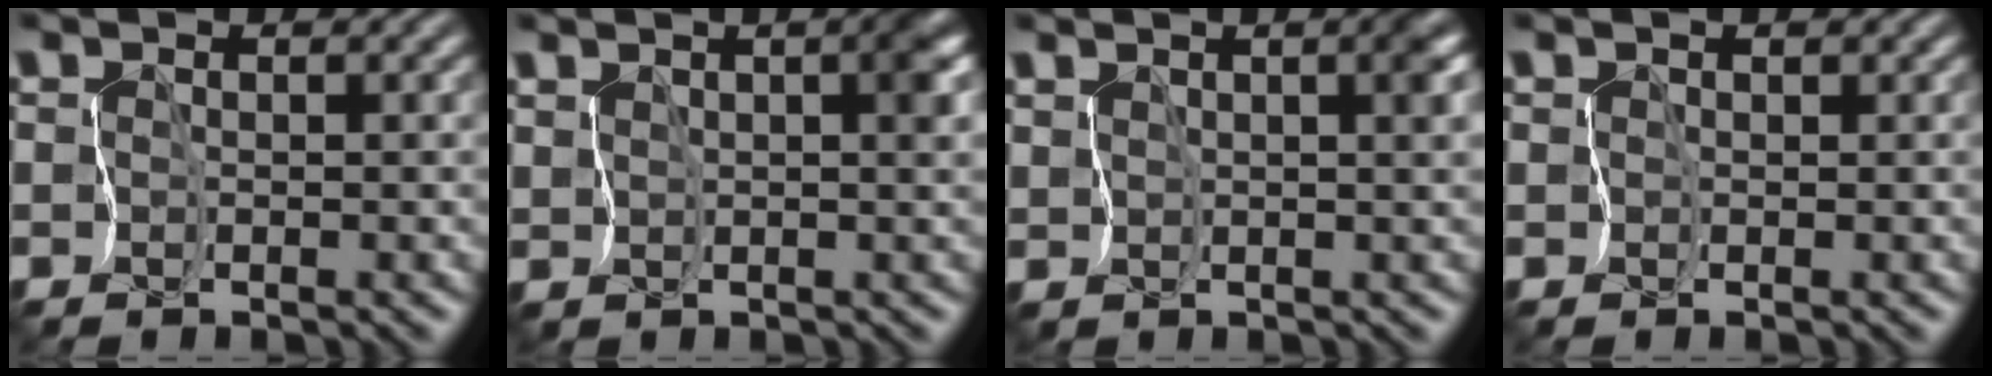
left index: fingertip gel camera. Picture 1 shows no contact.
{"total": 3.8, "force": [1.1, 1.6, 3.3], "torque": [-0.046, 0.006, 0.017]}
{"total": 4.0, "force": [1.2, 1.6, 3.5], "torque": [-0.042, 0.009, 0.020]}
{"total": 0.9, "force": [0.5, 0.7, 0.5], "torque": [0.002, 0.007, 0.005]}